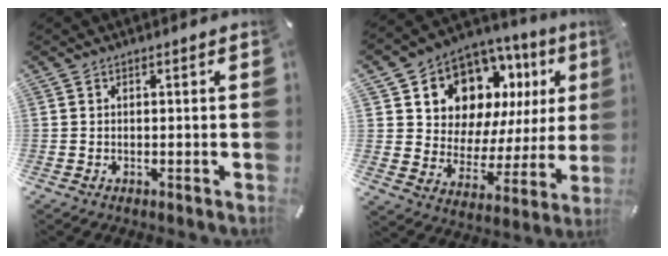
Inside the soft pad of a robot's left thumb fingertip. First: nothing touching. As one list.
[{"total": 12.1, "force": [8.2, 8.3, 3.5], "torque": [-0.069, -0.078, 0.149]}]